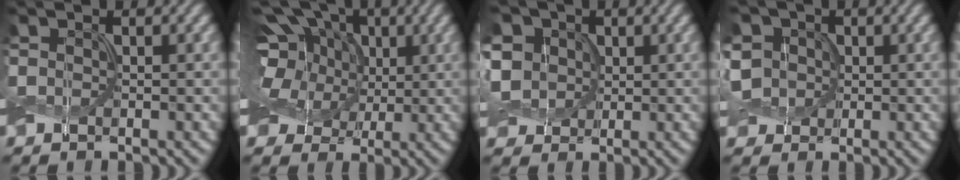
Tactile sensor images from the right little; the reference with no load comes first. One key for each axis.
{"total": 15.3, "fx": 4.7, "fy": 11.7, "fz": 8.8, "tx": -0.184, "ty": 0.047, "tz": 0.060}
{"total": 7.8, "fx": 2.0, "fy": 6.4, "fz": 4.0, "tx": -0.106, "ty": 0.032, "tz": 0.022}
{"total": 5.0, "fx": 0.6, "fy": 4.4, "fz": 2.4, "tx": -0.079, "ty": 0.024, "tz": -0.001}